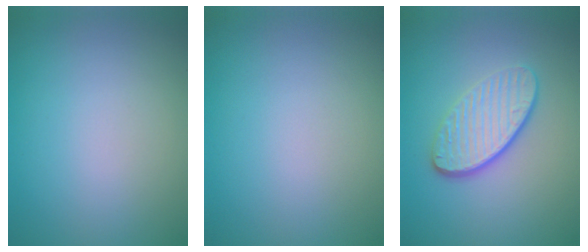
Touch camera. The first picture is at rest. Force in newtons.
{"total": 0.0}
{"total": 4.1, "press": 3.1, "slide": 2.7}